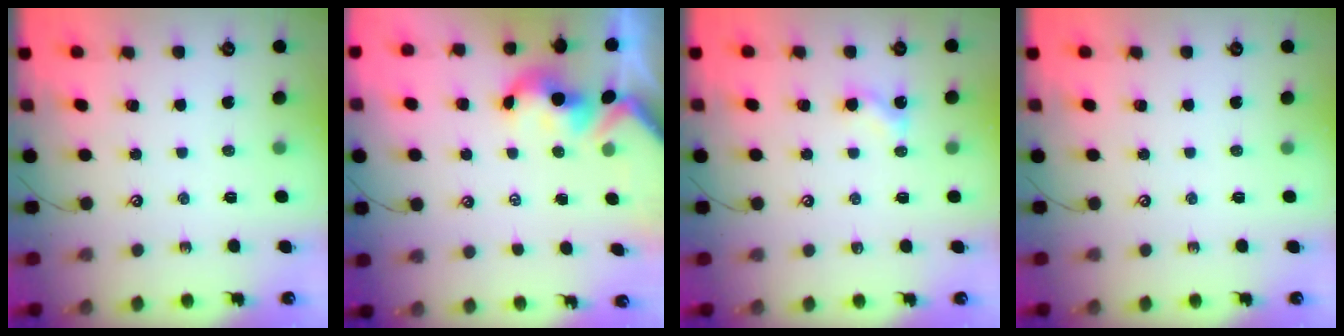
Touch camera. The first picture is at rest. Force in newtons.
{"total": 1.5, "press": 1.5, "slide": 0.1}
{"total": 3.7, "press": 3.7, "slide": 0.5}
{"total": 0.0}